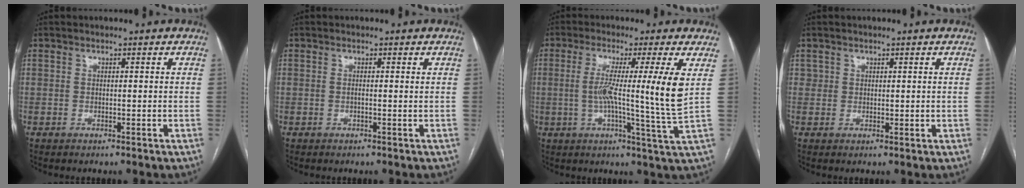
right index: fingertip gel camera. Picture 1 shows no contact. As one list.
[{"total": 0.7, "force": [0.2, -0.1, 0.7], "torque": [-0.013, 0.000, 0.002]}, {"total": 11.4, "force": [1.5, -2.2, 11.1], "torque": [-0.183, -0.015, 0.021]}, {"total": 1.6, "force": [0.9, 1.3, 0.2], "torque": [0.011, -0.005, 0.011]}]